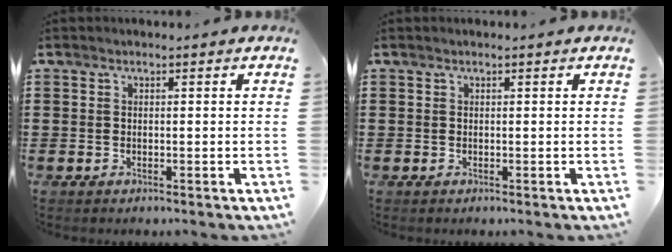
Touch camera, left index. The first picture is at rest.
{"total": 0.0}